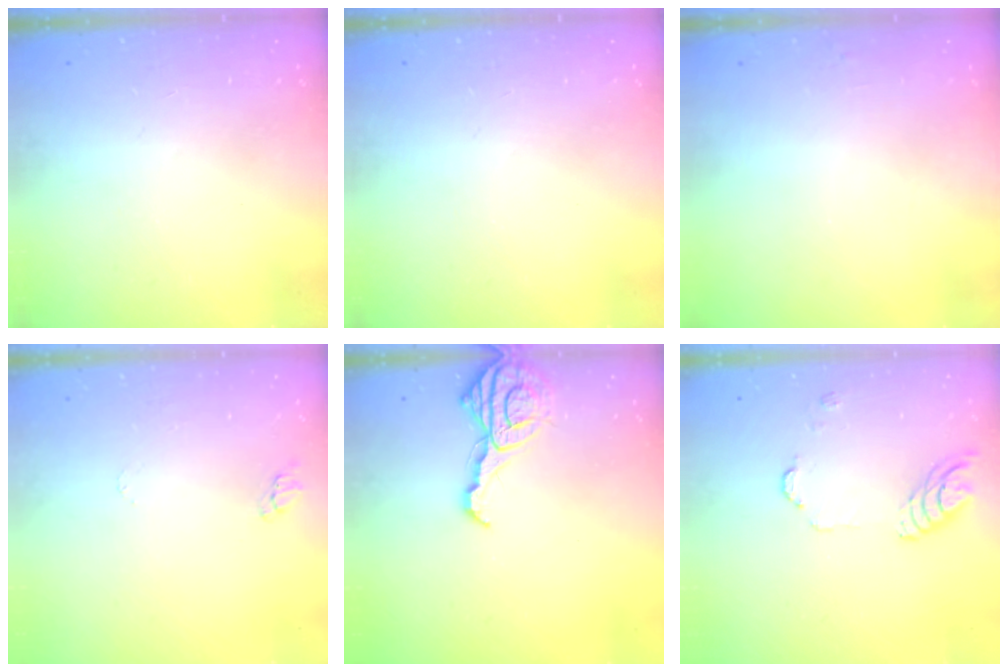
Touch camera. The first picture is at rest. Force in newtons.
{"total": 0.0}
{"total": 2.5, "press": 2.5, "slide": 0.2}
{"total": 3.2, "press": 3.2, "slide": 0.3}
{"total": 11.3, "press": 11.2, "slide": 1.3}
{"total": 9.2, "press": 9.1, "slide": 1.2}